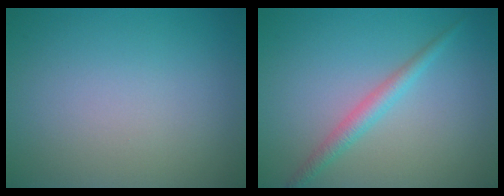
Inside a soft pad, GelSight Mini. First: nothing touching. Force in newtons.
{"total": 2.1, "press": 2.1, "slide": 0.0}